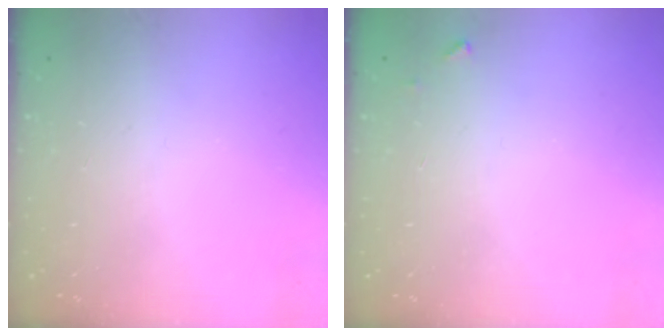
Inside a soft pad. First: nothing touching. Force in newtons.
{"total": 3.6, "press": 3.6, "slide": 0.2}